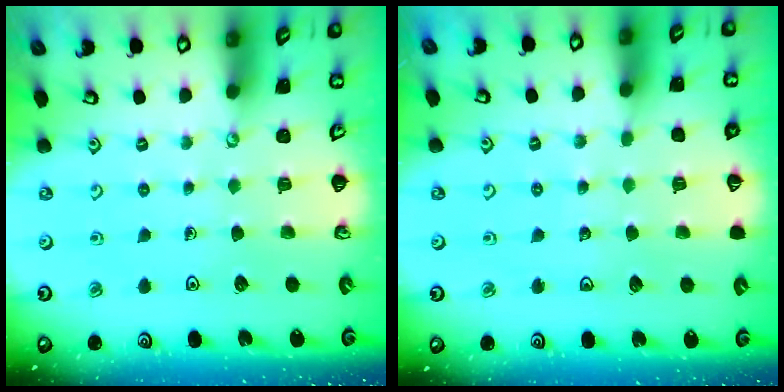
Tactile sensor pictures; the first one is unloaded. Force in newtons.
{"total": 3.3, "press": 3.2, "slide": 0.4}